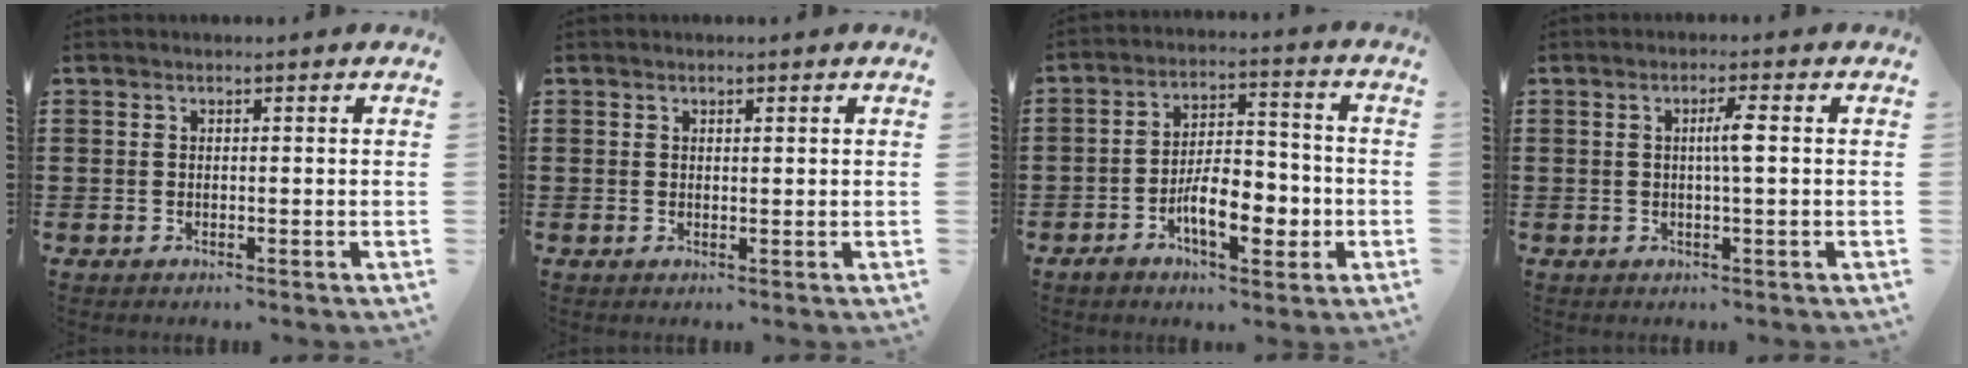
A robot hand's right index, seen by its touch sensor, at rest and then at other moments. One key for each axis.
{"total": 0.5, "fx": 0.3, "fy": 0.2, "fz": 0.4, "tx": -0.007, "ty": 0.003, "tz": 0.006}
{"total": 8.9, "fx": -3.3, "fy": 4.4, "fz": 7.0, "tx": -0.106, "ty": 0.003, "tz": -0.060}
{"total": 2.9, "fx": 0.3, "fy": 0.0, "fz": 2.9, "tx": -0.056, "ty": -0.002, "tz": 0.000}